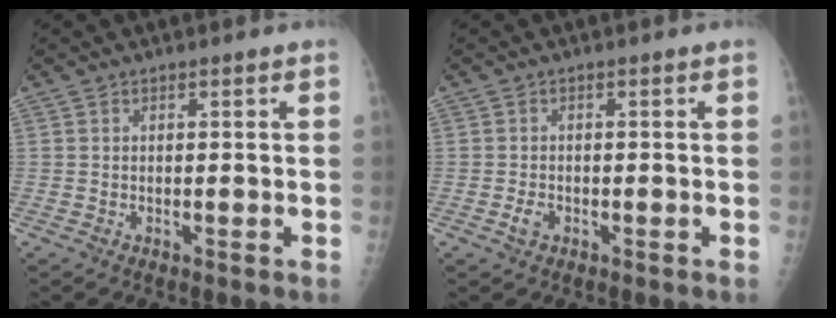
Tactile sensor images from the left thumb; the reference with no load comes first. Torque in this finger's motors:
{"motor_torque": [-0.52, 0.43, 0.09, 0.02, 0.00]}